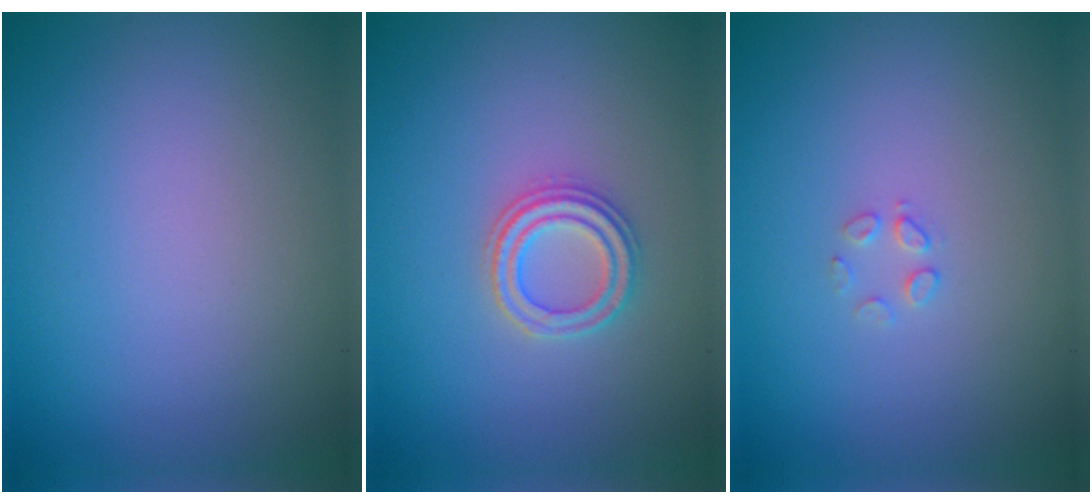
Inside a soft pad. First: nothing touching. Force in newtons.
{"total": 2.4, "press": 2.3, "slide": 0.4}
{"total": 1.0, "press": 1.0, "slide": 0.1}